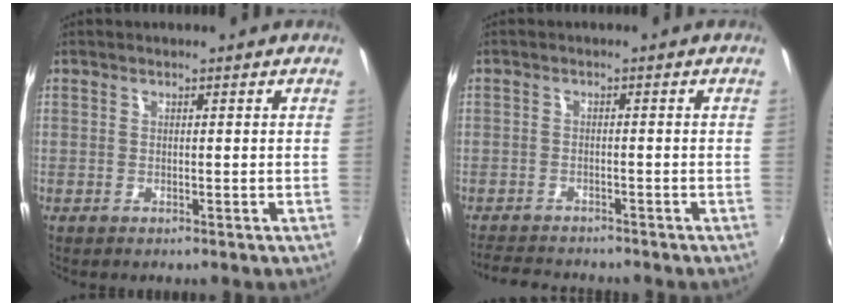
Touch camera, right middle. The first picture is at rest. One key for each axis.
{"total": 5.5, "fx": -5.0, "fy": 1.9, "fz": 1.1, "tx": -0.043, "ty": 0.003, "tz": -0.084}